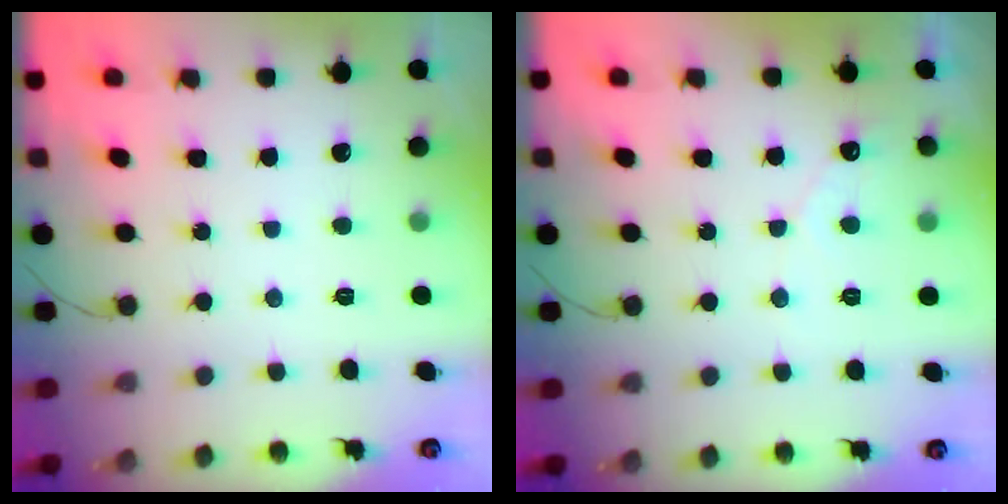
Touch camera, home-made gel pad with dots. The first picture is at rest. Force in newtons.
{"total": 3.3, "press": 3.3, "slide": 0.2}